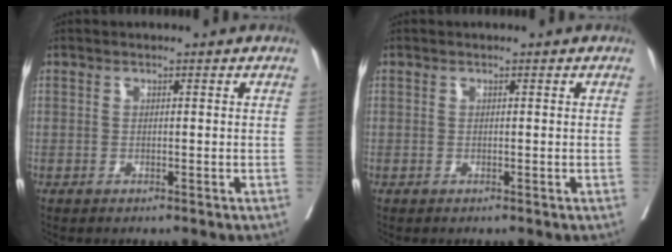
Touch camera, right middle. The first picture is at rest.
{"total": 0.0}